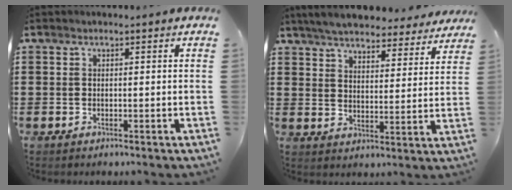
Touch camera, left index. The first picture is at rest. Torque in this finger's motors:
{"motor_torque": [1.61, 0.53, 1.05, 0.21]}